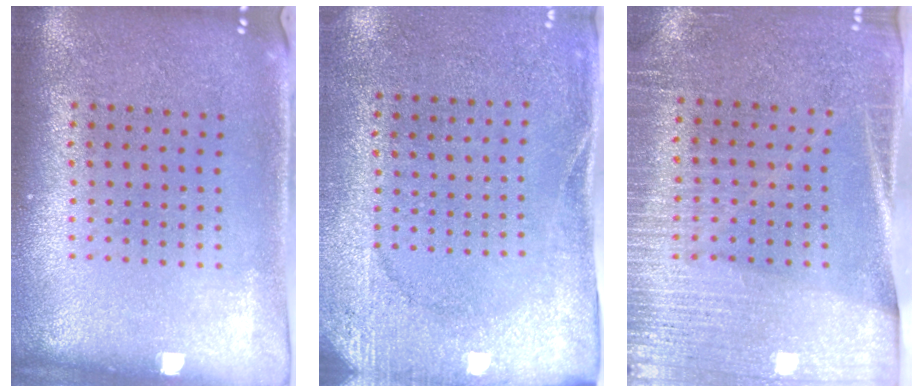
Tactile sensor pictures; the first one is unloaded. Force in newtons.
{"total": 2.7, "press": 2.3, "slide": 1.3}
{"total": 3.0, "press": 2.8, "slide": 1.2}